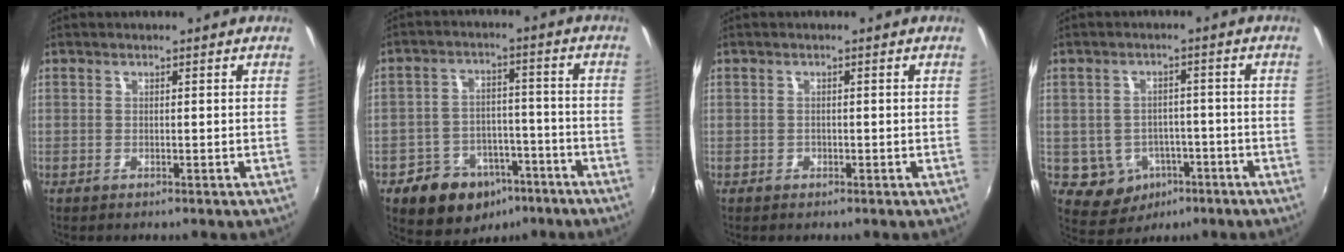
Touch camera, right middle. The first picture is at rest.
{"total": 13.0, "force": [-7.9, 9.0, 5.1], "torque": [-0.111, 0.021, -0.097]}
{"total": 0.7, "force": [-0.4, 0.6, 0.0], "torque": [0.000, -0.002, -0.006]}
{"total": 7.6, "force": [-3.2, 6.5, 2.3], "torque": [-0.062, 0.008, -0.027]}